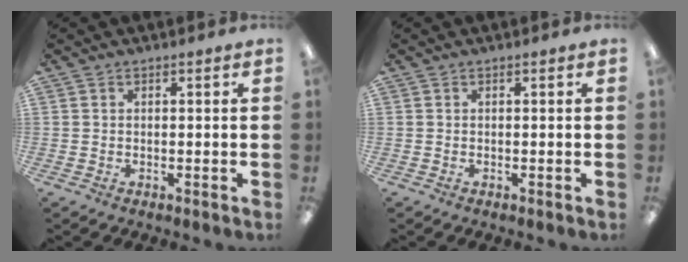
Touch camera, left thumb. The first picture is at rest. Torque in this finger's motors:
{"motor_torque": [0.00, 0.00, -0.09, 0.22, 0.00]}